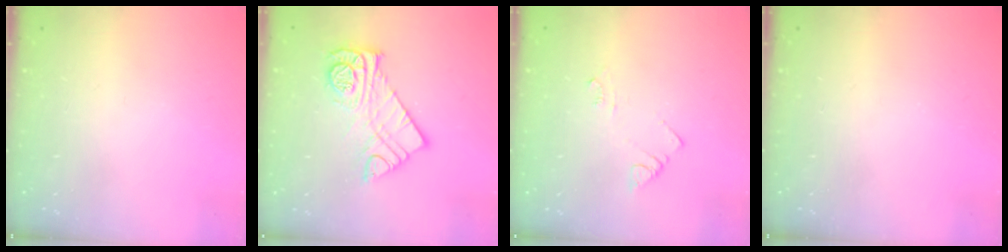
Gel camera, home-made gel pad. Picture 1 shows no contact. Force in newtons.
{"total": 11.4, "press": 11.4, "slide": 1.0}
{"total": 4.1, "press": 4.1, "slide": 0.4}
{"total": 0.0}